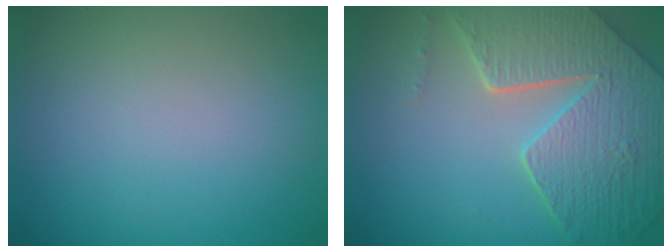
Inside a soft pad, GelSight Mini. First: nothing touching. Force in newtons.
{"total": 8.2, "press": 5.9, "slide": 5.6}